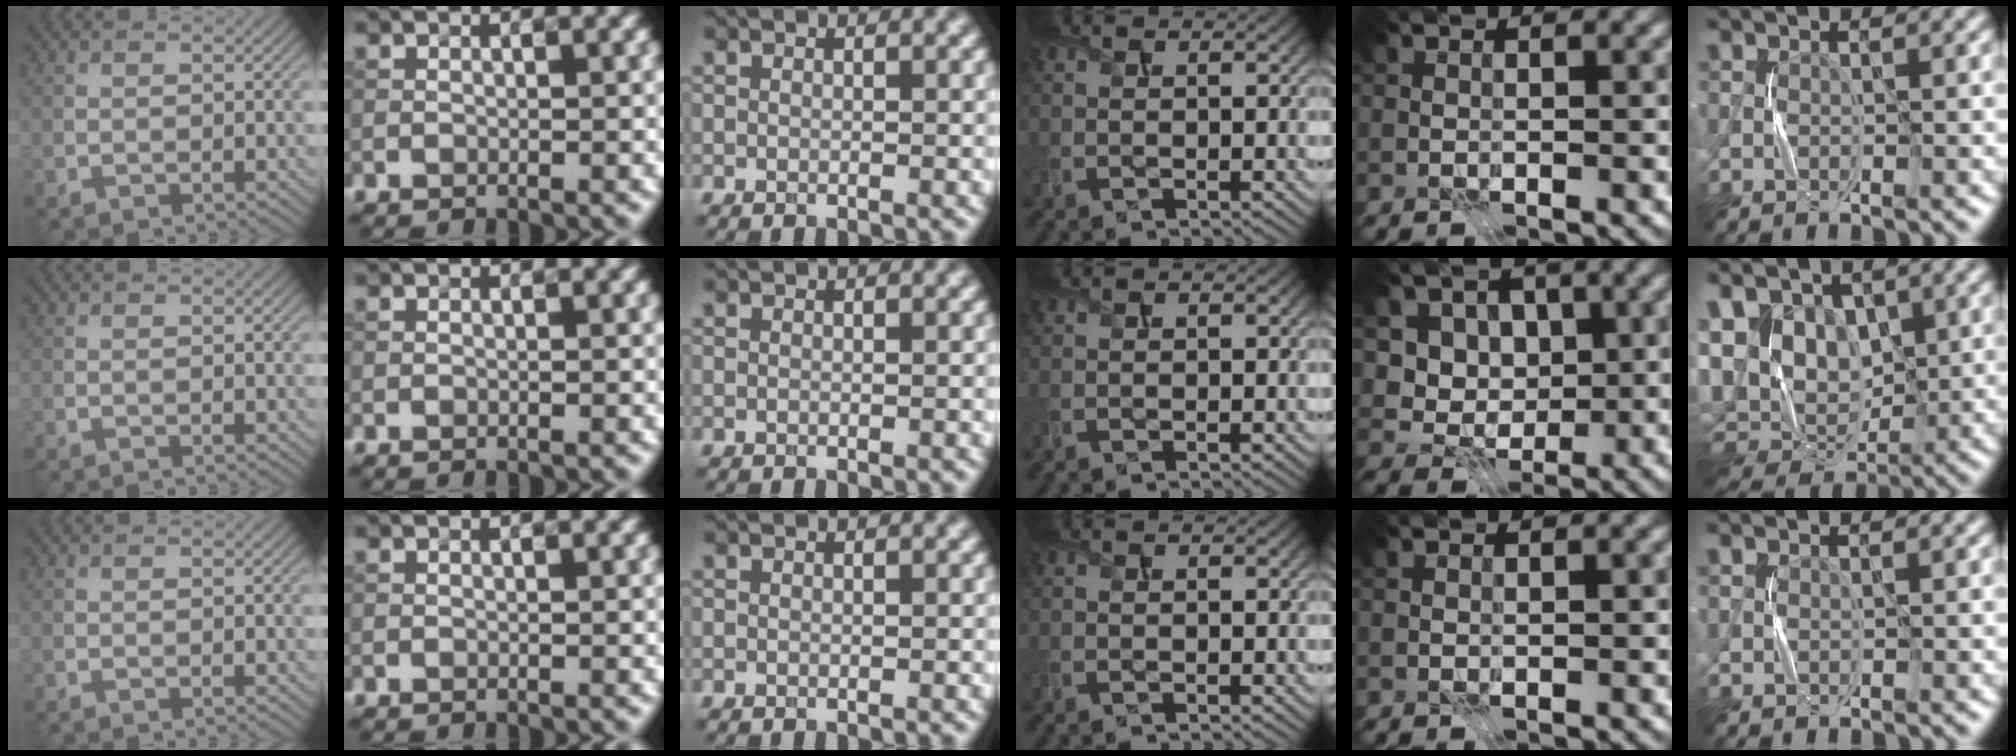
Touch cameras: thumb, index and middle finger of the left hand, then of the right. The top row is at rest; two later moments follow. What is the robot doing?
{"motion": "press", "object": "gel pad"}